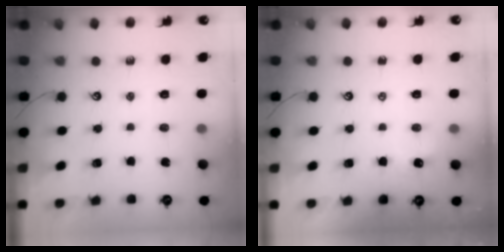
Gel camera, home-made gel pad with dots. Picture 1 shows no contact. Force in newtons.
{"total": 2.7, "press": 2.7, "slide": 0.4}